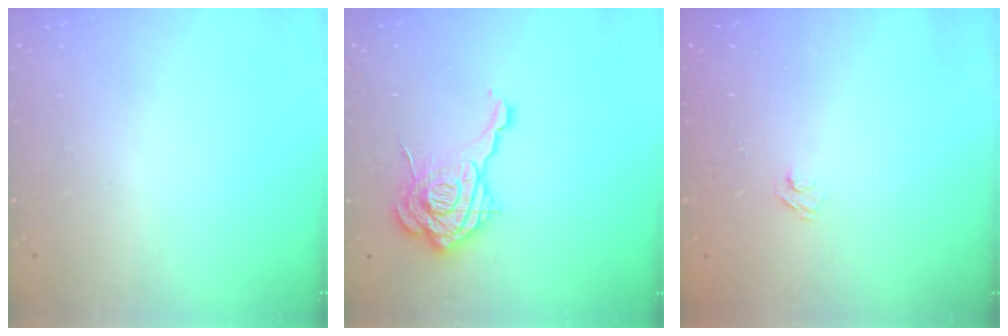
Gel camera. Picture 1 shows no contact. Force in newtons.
{"total": 18.2, "press": 18.1, "slide": 2.0}
{"total": 2.7, "press": 2.5, "slide": 0.9}